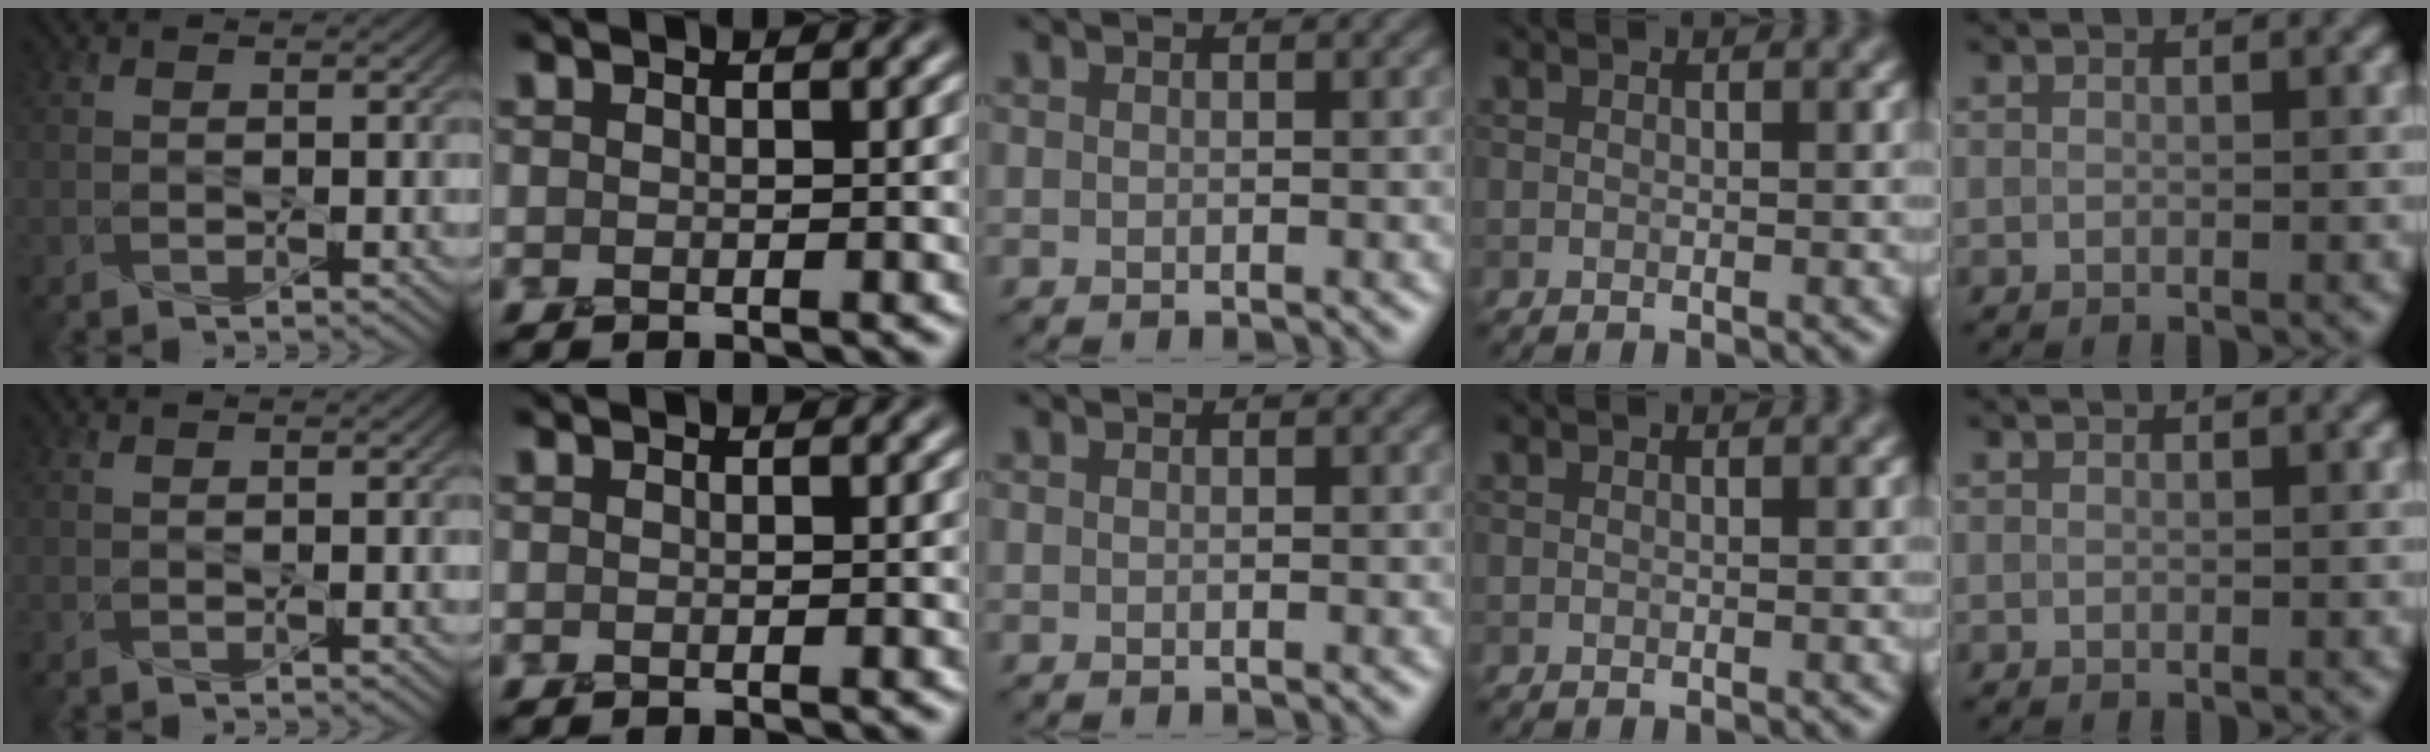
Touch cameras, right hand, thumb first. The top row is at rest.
{"thumb": {"total": 0.5, "force": [0.5, 0.0, 0.3], "torque": [-0.006, 0.003, 0.009]}}